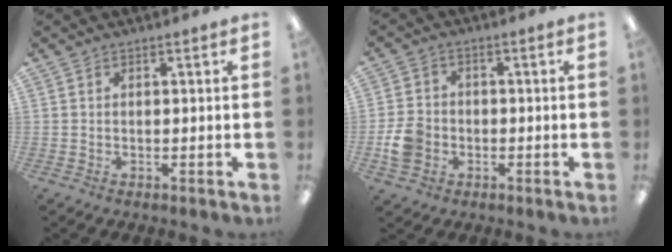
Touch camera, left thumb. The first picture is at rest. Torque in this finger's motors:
{"motor_torque": [-0.38, 0.62, 0.30, -0.37, 0.03]}